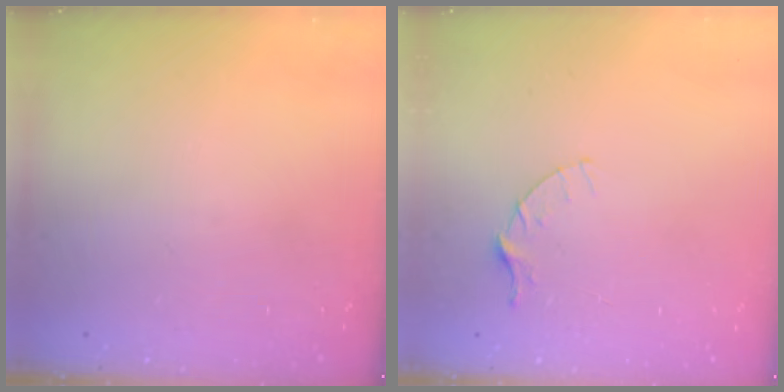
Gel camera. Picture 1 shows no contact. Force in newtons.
{"total": 3.6, "press": 3.6, "slide": 0.4}